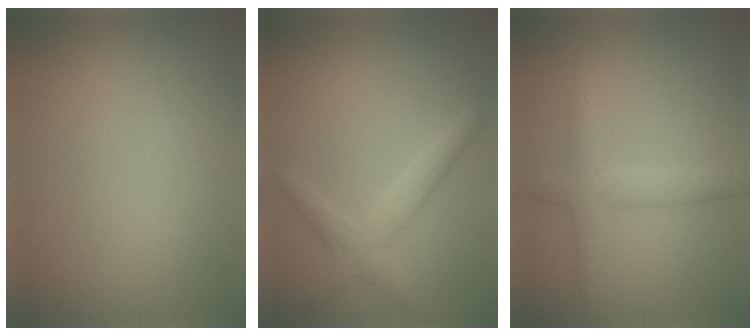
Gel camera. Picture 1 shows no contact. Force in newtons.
{"total": 2.8, "press": 2.8, "slide": 0.0}
{"total": 2.8, "press": 2.8, "slide": 0.1}